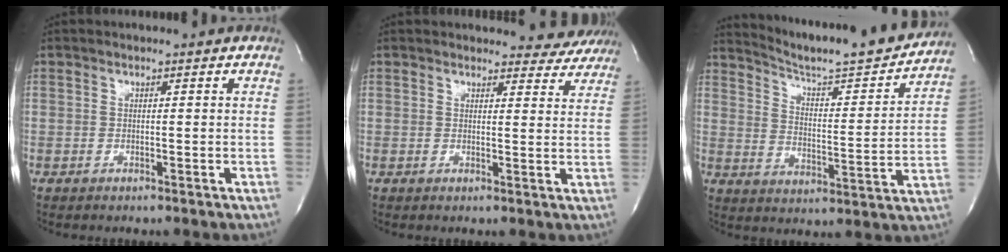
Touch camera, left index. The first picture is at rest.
{"total": 6.8, "force": [6.5, 1.8, -0.1], "torque": [0.026, -0.019, 0.048]}
{"total": 19.7, "force": [18.3, 0.7, 7.1], "torque": [-0.115, -0.042, 0.256]}